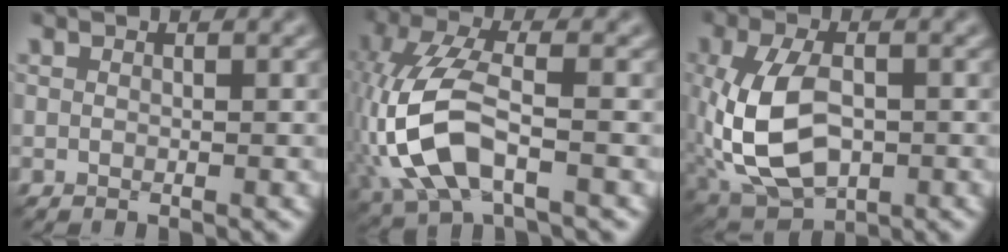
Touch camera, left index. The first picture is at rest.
{"total": 9.2, "force": [-2.3, 4.2, 7.9], "torque": [-0.191, 0.010, -0.058]}
{"total": 8.9, "force": [-1.7, 5.1, 7.0], "torque": [-0.161, -0.009, -0.035]}